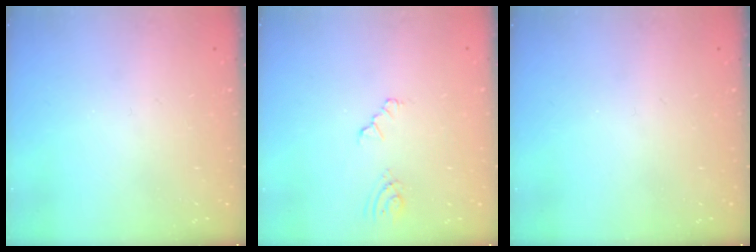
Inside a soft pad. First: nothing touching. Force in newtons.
{"total": 3.4, "press": 3.3, "slide": 0.6}
{"total": 0.0}